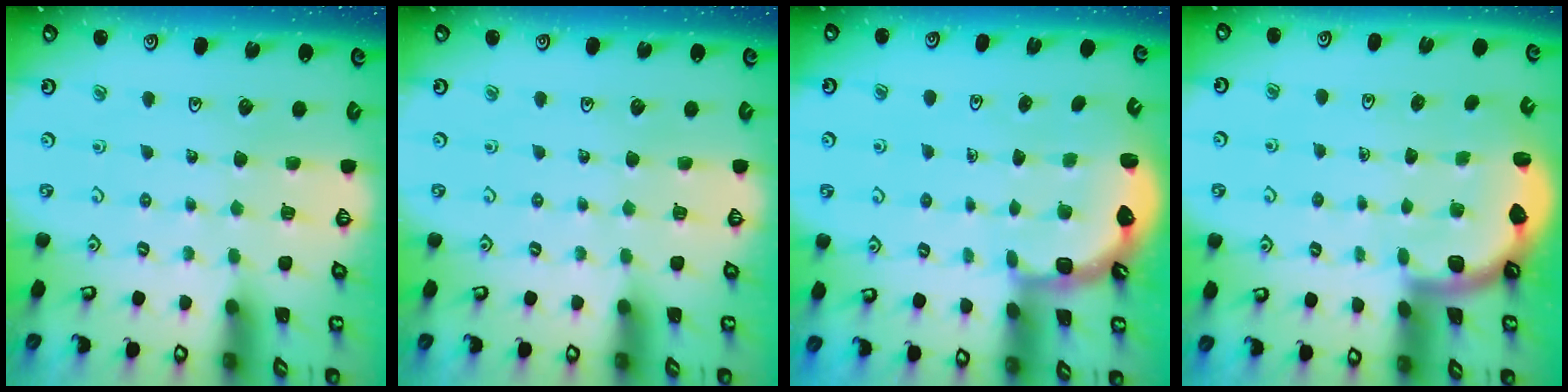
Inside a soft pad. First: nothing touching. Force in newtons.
{"total": 0.0}
{"total": 2.5, "press": 2.1, "slide": 1.3}
{"total": 1.7, "press": 1.7, "slide": 0.2}